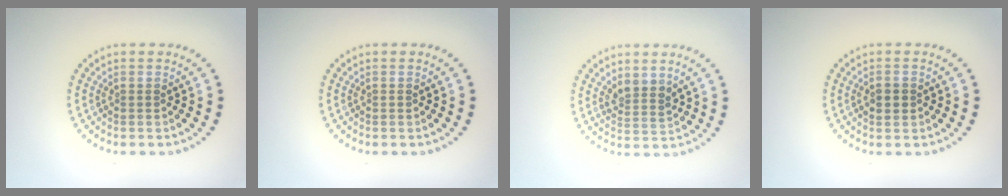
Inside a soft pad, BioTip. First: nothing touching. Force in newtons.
{"total": 0.0}
{"total": 2.1, "press": 1.7, "slide": 1.3}
{"total": 2.1, "press": 2.1, "slide": 0.2}